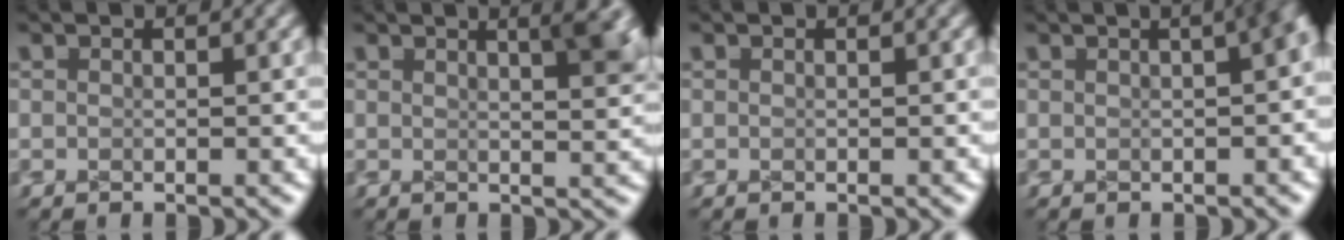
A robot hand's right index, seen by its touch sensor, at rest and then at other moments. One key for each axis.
{"total": 3.8, "fx": 1.7, "fy": 0.8, "fz": 3.3, "tx": -0.021, "ty": 0.000, "tz": 0.028}
{"total": 0.0}
{"total": 3.1, "fx": 0.3, "fy": 1.5, "fz": 2.7, "tx": -0.010, "ty": 0.015, "tz": 0.000}